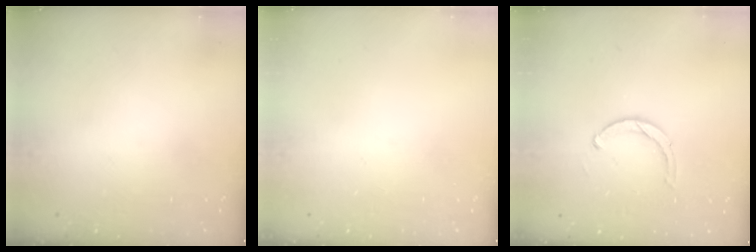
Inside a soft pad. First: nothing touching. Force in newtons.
{"total": 0.0}
{"total": 3.0, "press": 2.9, "slide": 0.5}